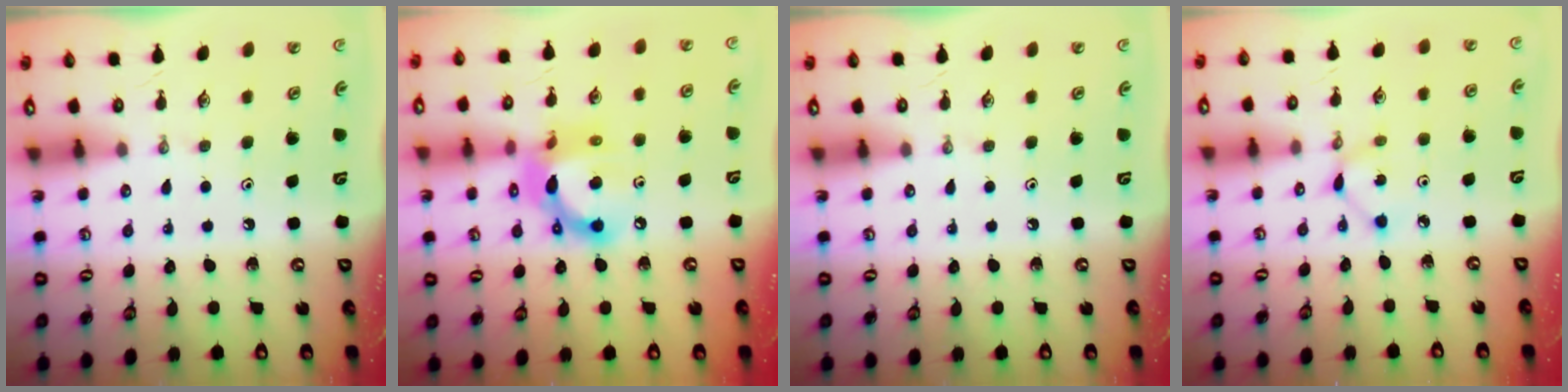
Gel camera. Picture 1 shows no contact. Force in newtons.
{"total": 13.9, "press": 13.9, "slide": 0.8}
{"total": 0.0}
{"total": 2.4, "press": 2.4, "slide": 0.1}